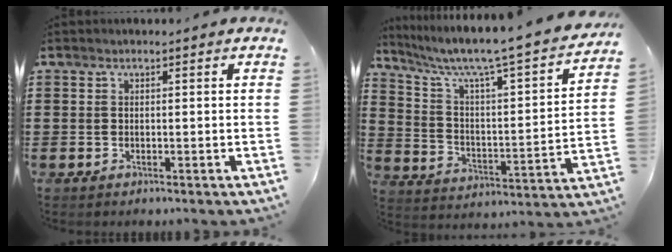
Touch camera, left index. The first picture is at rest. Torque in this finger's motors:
{"motor_torque": [1.52, -0.62, 0.39, 0.21]}